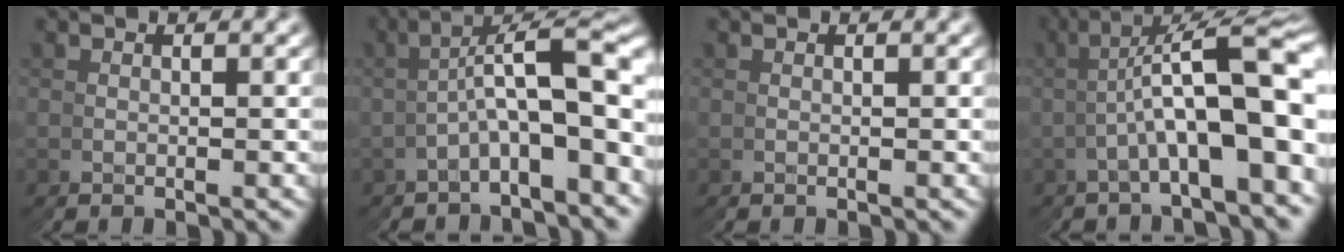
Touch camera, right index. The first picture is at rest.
{"total": 7.7, "force": [-0.4, 3.4, 6.9], "torque": [-0.092, 0.003, -0.007]}
{"total": 0.0}
{"total": 9.5, "force": [0.2, 4.1, 8.6], "torque": [-0.123, 0.006, 0.006]}